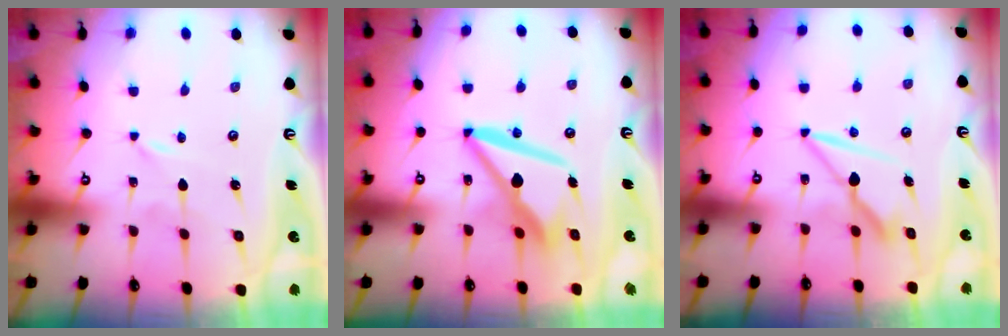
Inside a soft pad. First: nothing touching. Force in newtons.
{"total": 11.8, "press": 11.7, "slide": 1.7}
{"total": 7.8, "press": 7.8, "slide": 0.4}